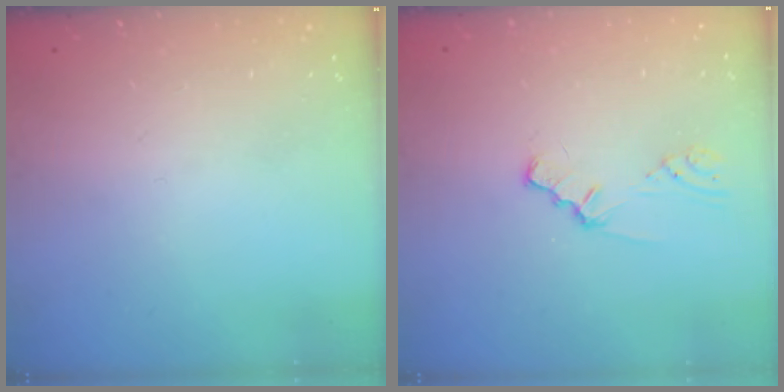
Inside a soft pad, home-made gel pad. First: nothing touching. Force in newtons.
{"total": 0.9, "press": 0.8, "slide": 0.3}